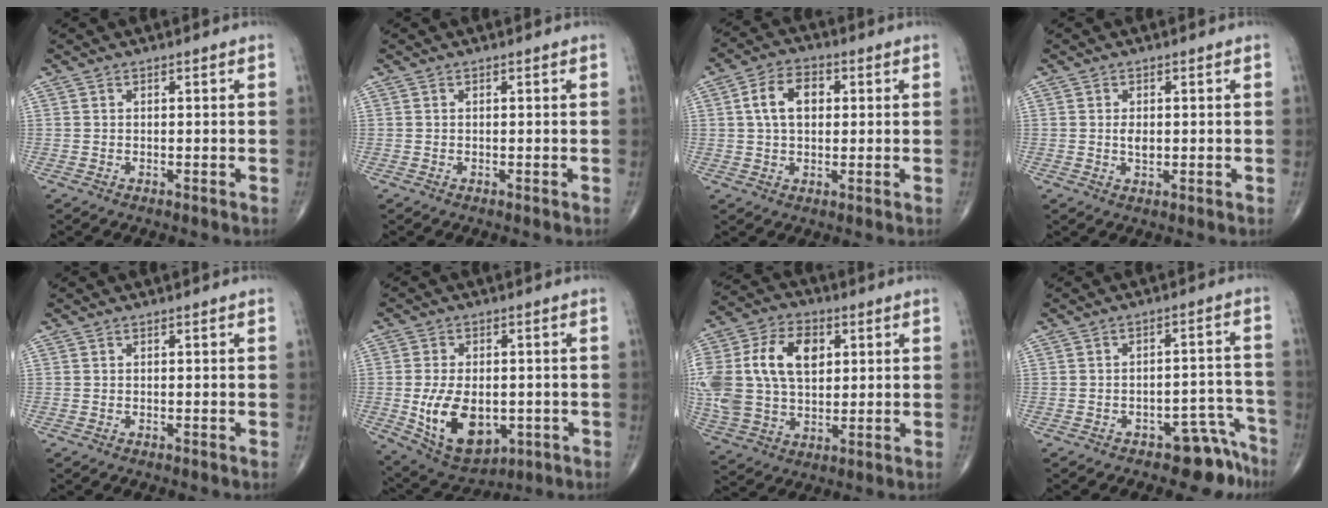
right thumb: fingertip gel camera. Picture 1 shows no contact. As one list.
[{"total": 0.0}, {"total": 8.1, "force": [1.5, 5.3, 5.9], "torque": [-0.093, 0.013, 0.023]}, {"total": 2.3, "force": [0.1, 1.3, 1.9], "torque": [-0.034, -0.003, 0.001]}, {"total": 0.0}, {"total": 14.4, "force": [-2.7, 8.9, 11.0], "torque": [-0.167, -0.004, -0.021]}, {"total": 21.1, "force": [4.1, 14.2, 15.0], "torque": [-0.325, 0.012, 0.079]}, {"total": 6.7, "force": [-5.4, 3.3, 2.2], "torque": [0.006, 0.079, -0.073]}]